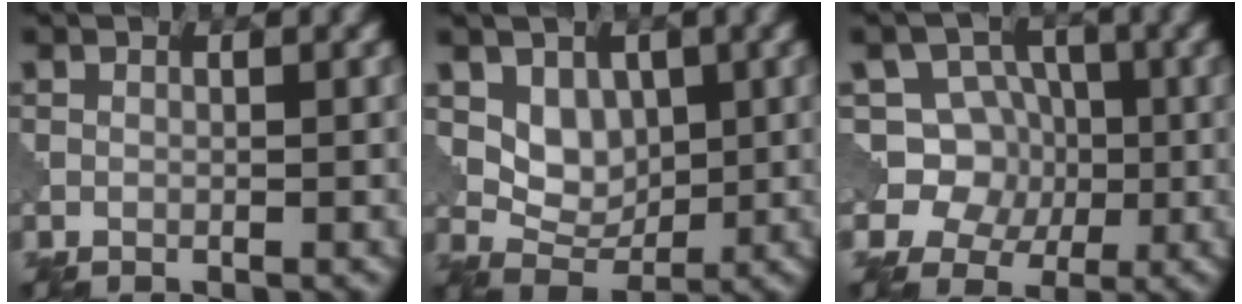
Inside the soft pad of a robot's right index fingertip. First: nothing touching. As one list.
[{"total": 4.0, "force": [1.3, 3.0, 2.2], "torque": [-0.036, -0.011, 0.033]}, {"total": 6.7, "force": [0.1, 6.3, 2.4], "torque": [-0.021, 0.029, -0.031]}]